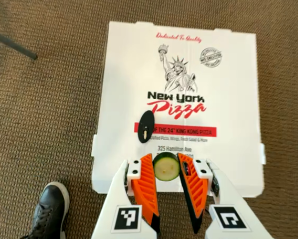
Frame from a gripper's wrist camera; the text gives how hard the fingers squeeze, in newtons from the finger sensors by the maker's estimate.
{"total": 7.1, "left": 7.2, "right": 7.1}